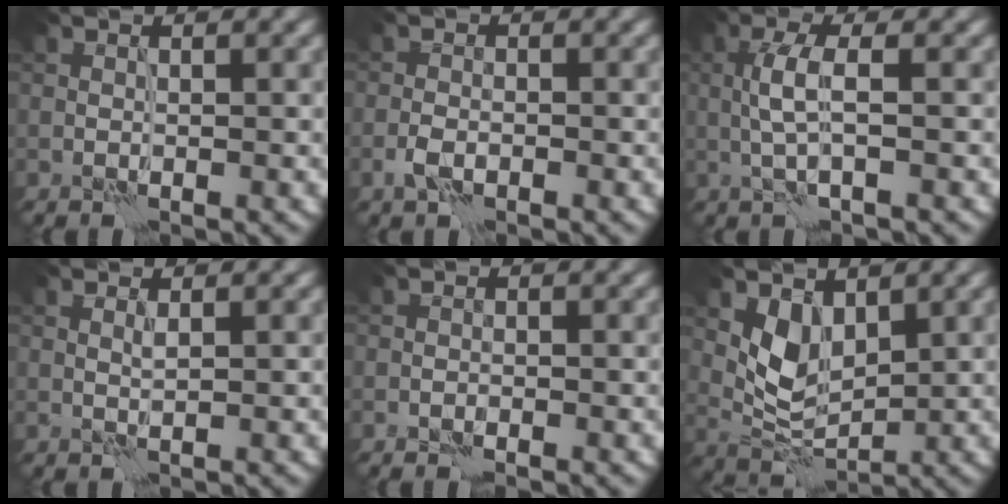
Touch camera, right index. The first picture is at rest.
{"total": 1.6, "force": [-0.8, 0.9, 1.1], "torque": [-0.022, 0.002, -0.021]}
{"total": 2.9, "force": [0.0, 0.5, 2.9], "torque": [-0.062, 0.007, -0.002]}
{"total": 0.7, "force": [0.4, -0.1, 0.6], "torque": [-0.014, 0.001, 0.007]}
{"total": 0.6, "force": [-0.4, 0.3, 0.4], "torque": [-0.005, 0.001, -0.009]}
{"total": 3.6, "force": [1.7, 2.2, 2.3], "torque": [-0.050, -0.010, 0.037]}